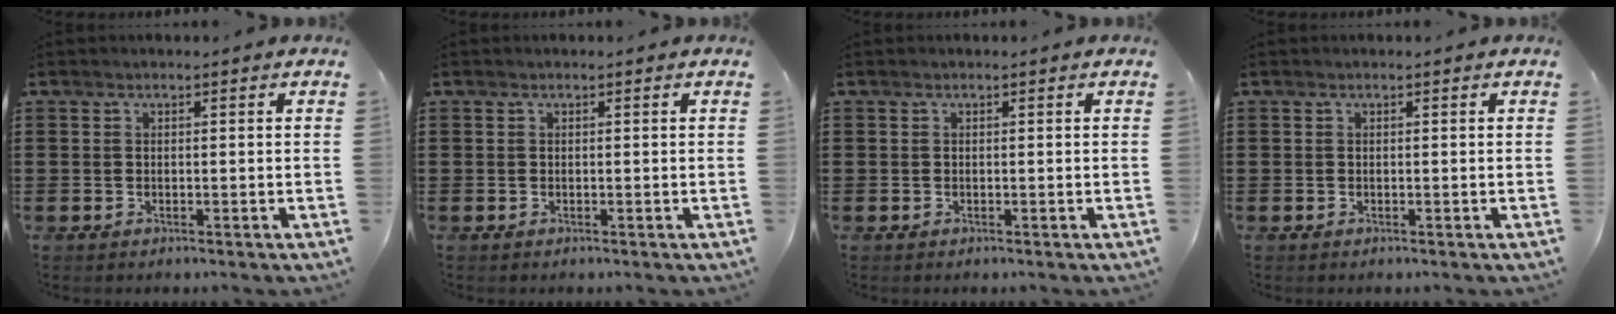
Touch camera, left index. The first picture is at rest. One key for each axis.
{"total": 0.0}
{"total": 0.0}
{"total": 0.0}